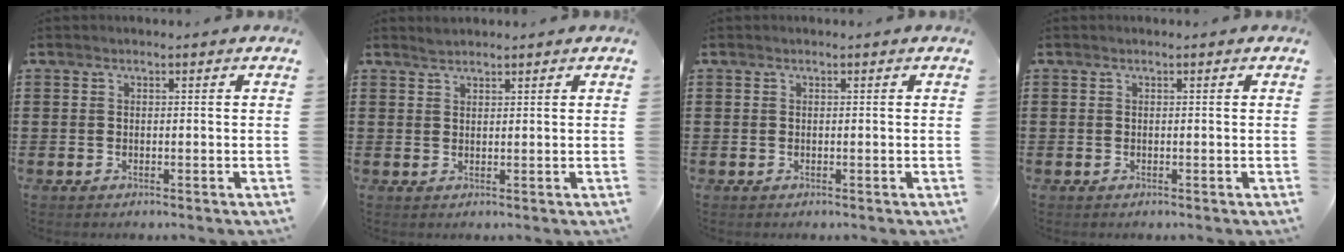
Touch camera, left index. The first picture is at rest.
{"total": 1.4, "force": [1.3, 0.3, 0.3], "torque": [-0.009, 0.000, 0.026]}
{"total": 0.0}
{"total": 0.0}